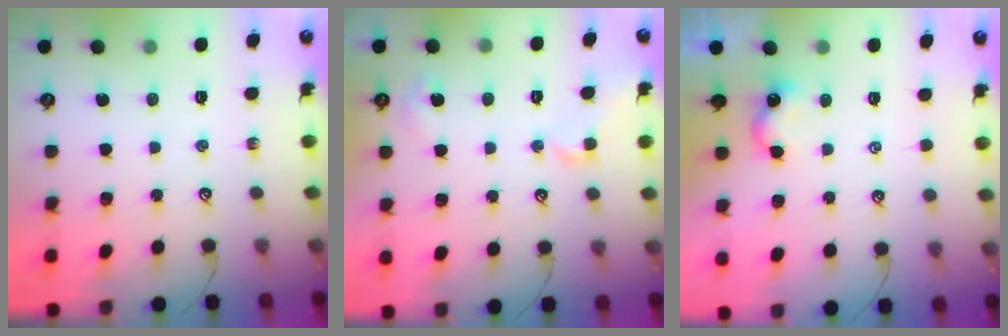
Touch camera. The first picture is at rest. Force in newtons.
{"total": 2.9, "press": 2.8, "slide": 0.6}
{"total": 2.5, "press": 2.5, "slide": 0.2}